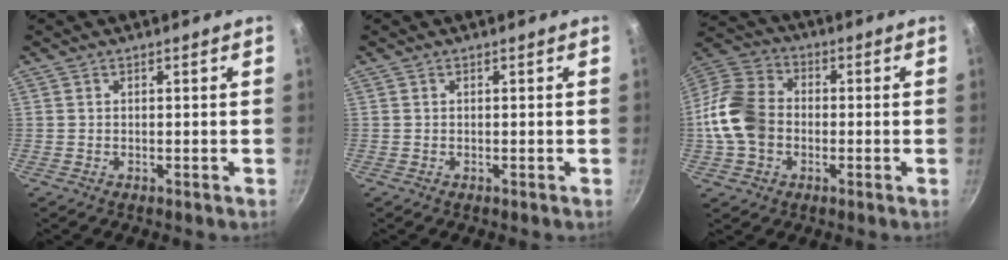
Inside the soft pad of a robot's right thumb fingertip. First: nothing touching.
{"total": 0.0}
{"total": 13.0, "force": [-1.7, 10.0, 8.2], "torque": [-0.141, 0.024, -0.050]}